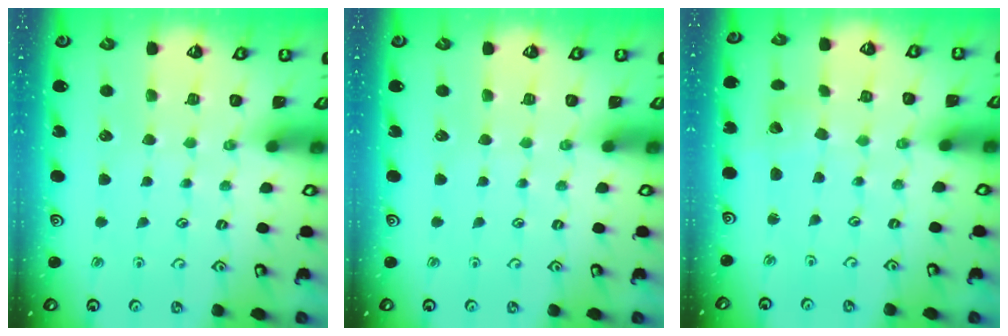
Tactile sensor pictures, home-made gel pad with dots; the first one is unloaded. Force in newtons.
{"total": 0.0}
{"total": 3.0, "press": 3.0, "slide": 0.3}